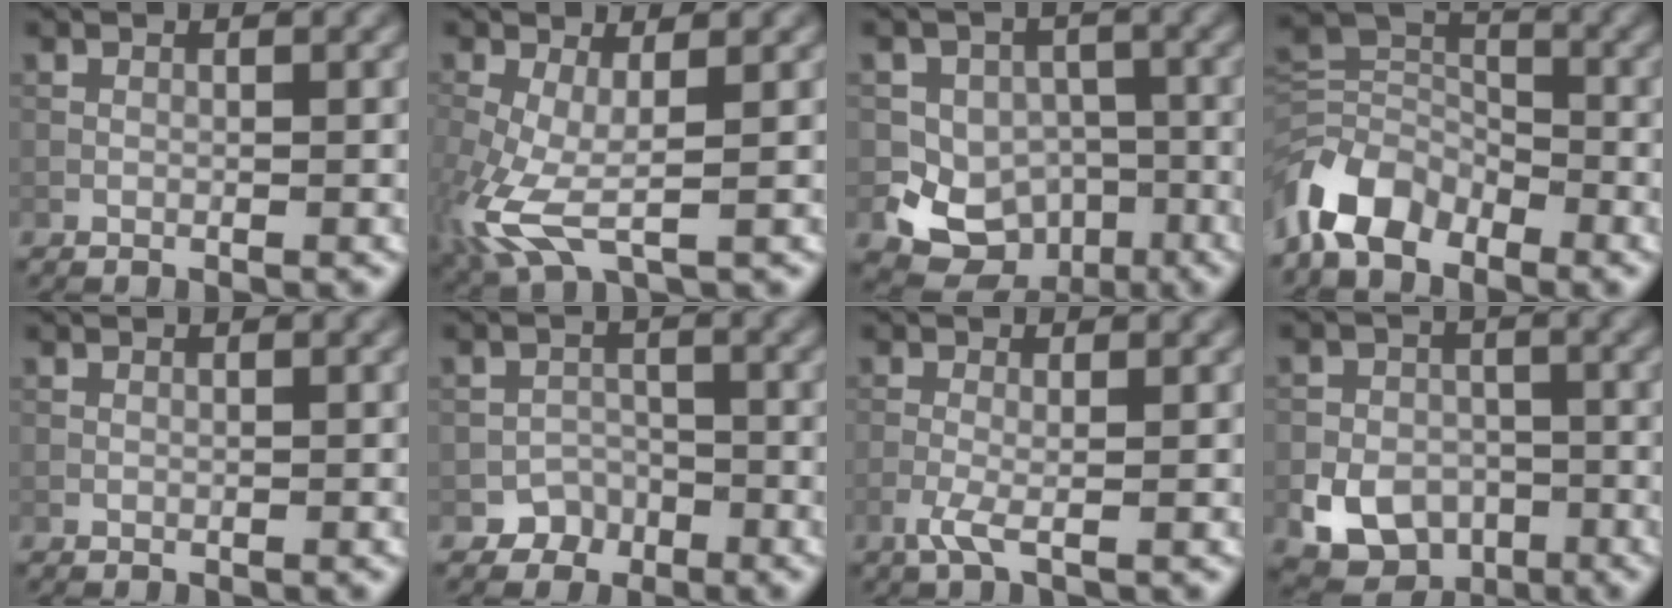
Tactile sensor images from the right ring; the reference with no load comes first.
{"total": 6.3, "force": [-1.2, 2.3, 5.7], "torque": [-0.159, -0.010, -0.032]}
{"total": 8.3, "force": [-3.2, 7.1, 2.7], "torque": [-0.029, -0.006, -0.067]}
{"total": 6.6, "force": [-4.4, 3.9, 3.1], "torque": [-0.060, -0.002, -0.097]}
{"total": 0.0}
{"total": 2.6, "force": [-1.8, 1.9, -0.2], "torque": [0.022, 0.005, -0.023]}
{"total": 1.8, "force": [-0.7, 0.3, 1.6], "torque": [-0.040, 0.000, -0.019]}
{"total": 6.6, "force": [-2.9, 5.2, 2.9], "torque": [-0.040, -0.009, -0.060]}